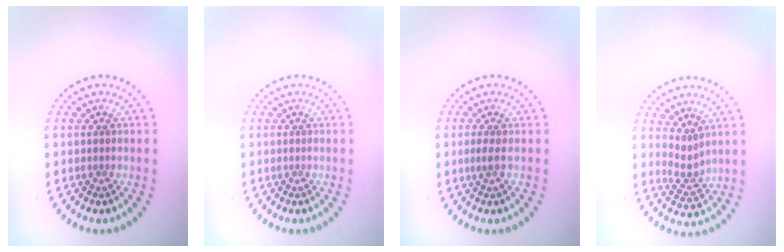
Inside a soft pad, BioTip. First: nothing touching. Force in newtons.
{"total": 0.0}
{"total": 0.9, "press": 0.7, "slide": 0.5}
{"total": 2.0, "press": 1.4, "slide": 1.4}